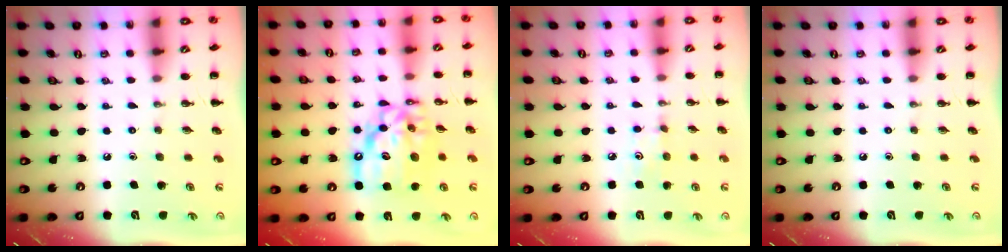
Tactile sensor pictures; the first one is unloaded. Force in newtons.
{"total": 14.1, "press": 13.5, "slide": 4.1}
{"total": 5.4, "press": 5.2, "slide": 1.7}
{"total": 0.0}